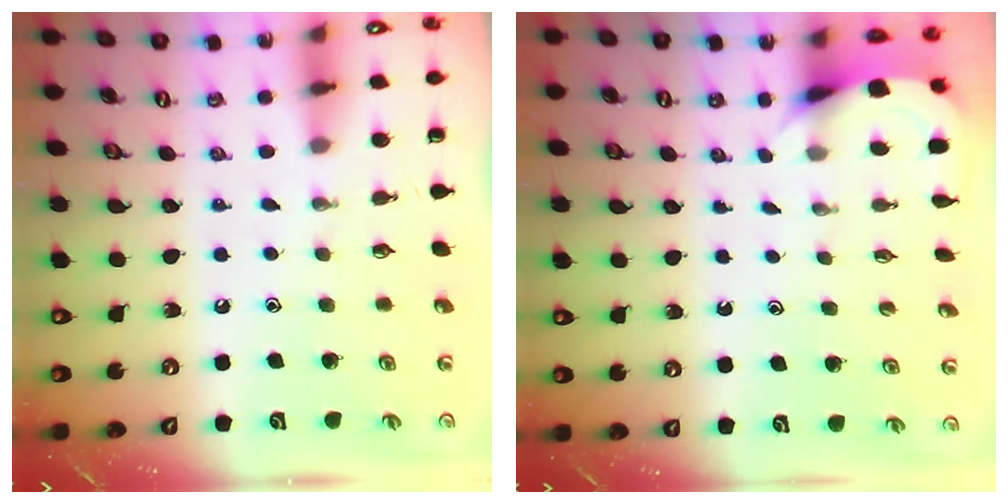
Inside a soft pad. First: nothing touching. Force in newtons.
{"total": 3.6, "press": 3.6, "slide": 0.3}